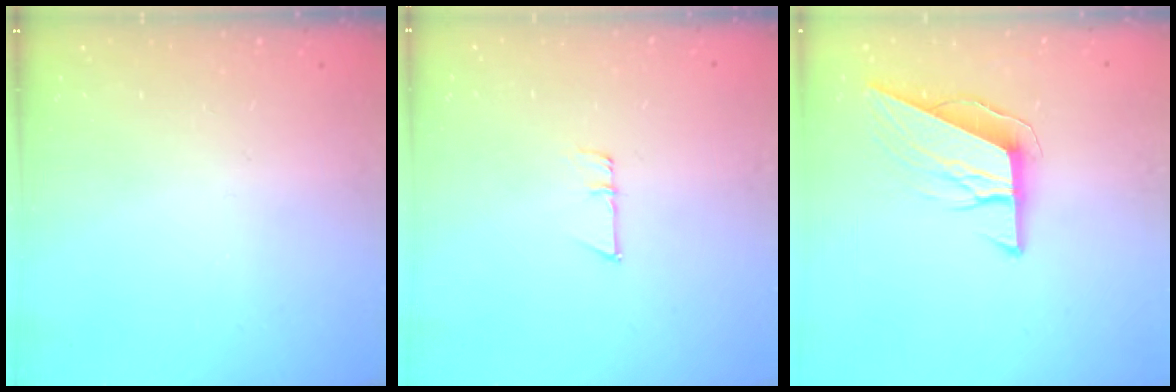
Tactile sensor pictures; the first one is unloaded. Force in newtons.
{"total": 5.4, "press": 5.2, "slide": 1.3}
{"total": 9.9, "press": 9.6, "slide": 2.3}